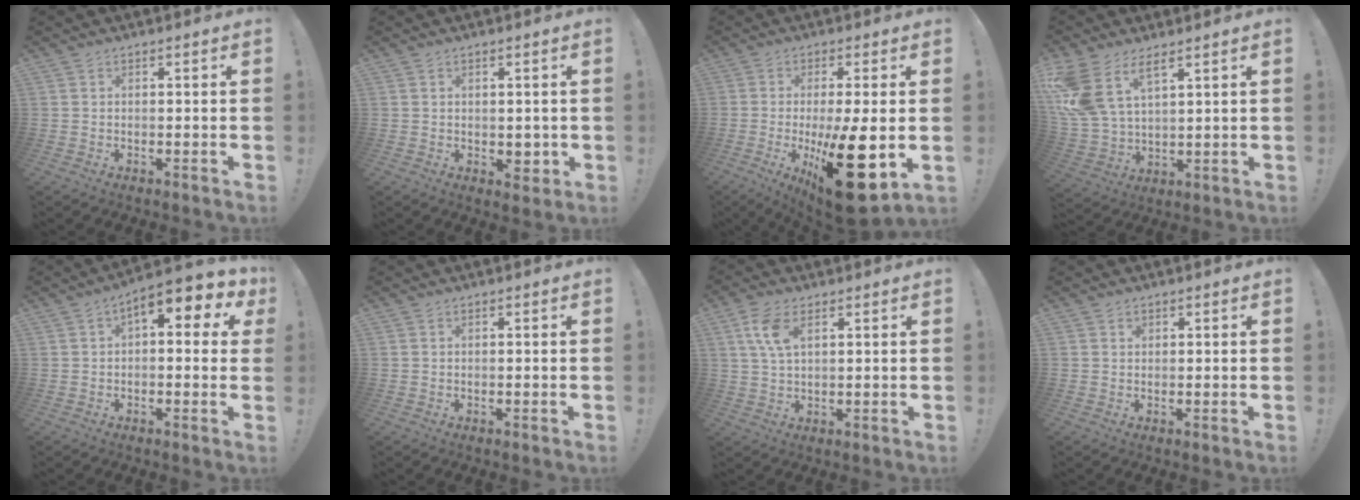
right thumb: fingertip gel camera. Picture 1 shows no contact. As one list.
[{"total": 3.2, "force": [0.4, 2.6, 1.8], "torque": [-0.016, -0.001, 0.009]}, {"total": 19.8, "force": [-4.4, 5.6, 18.5], "torque": [-0.285, 0.002, -0.054]}, {"total": 12.1, "force": [7.3, 6.3, 7.3], "torque": [-0.163, -0.036, 0.144]}, {"total": 8.7, "force": [3.6, 3.5, 7.1], "torque": [-0.088, -0.024, 0.058]}, {"total": 0.0}, {"total": 7.6, "force": [3.1, 3.9, 5.6], "torque": [-0.109, -0.010, 0.055]}, {"total": 0.8, "force": [0.4, 0.6, 0.0], "torque": [0.006, -0.002, 0.008]}]